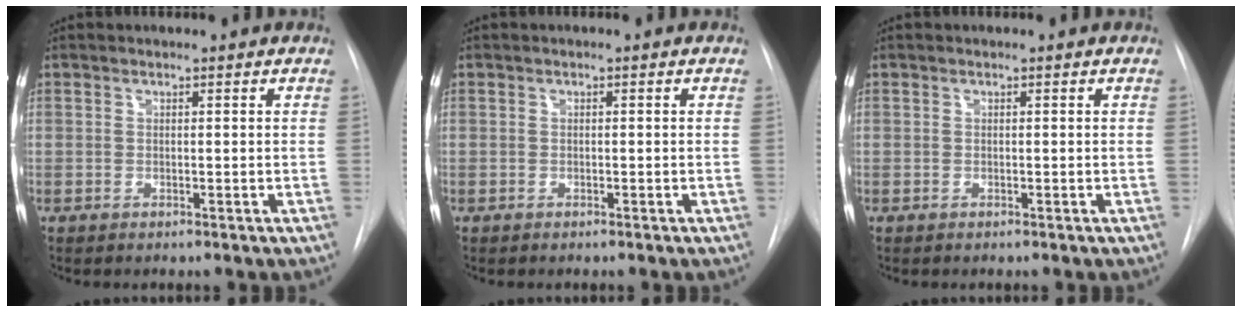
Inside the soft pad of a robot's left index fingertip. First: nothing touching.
{"total": 0.0}
{"total": 0.0}